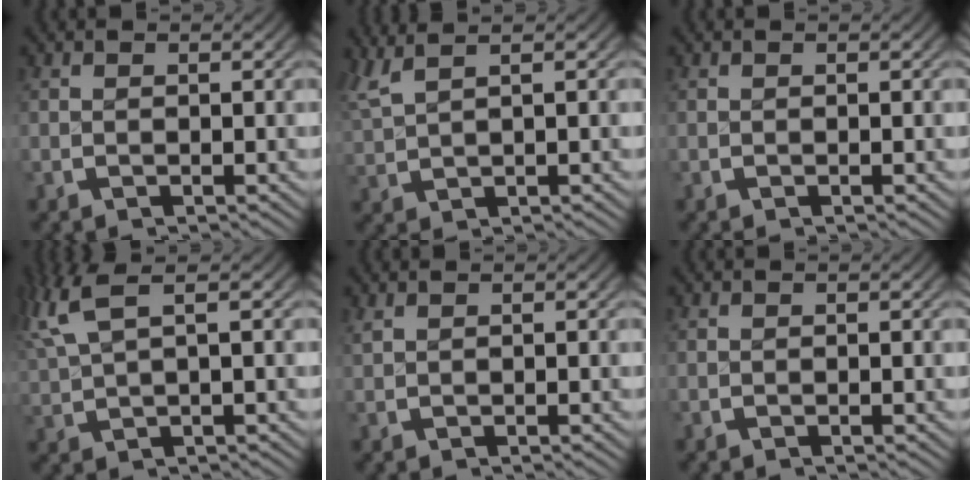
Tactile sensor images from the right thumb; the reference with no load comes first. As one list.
[{"total": 3.0, "force": [2.1, 1.2, 1.8], "torque": [-0.039, 0.006, 0.041]}, {"total": 0.0}, {"total": 4.6, "force": [2.3, 2.5, 3.2], "torque": [-0.077, 0.006, 0.042]}, {"total": 0.8, "force": [0.6, 0.3, 0.4], "torque": [-0.004, 0.004, 0.012]}, {"total": 0.0}]